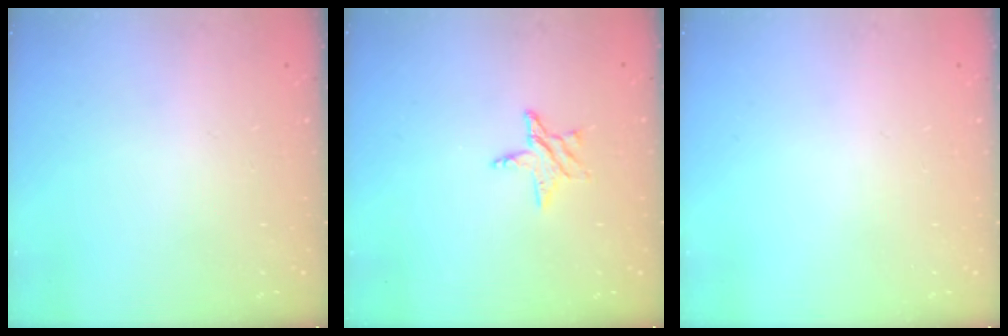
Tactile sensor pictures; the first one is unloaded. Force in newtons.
{"total": 5.9, "press": 5.9, "slide": 0.4}
{"total": 0.0}